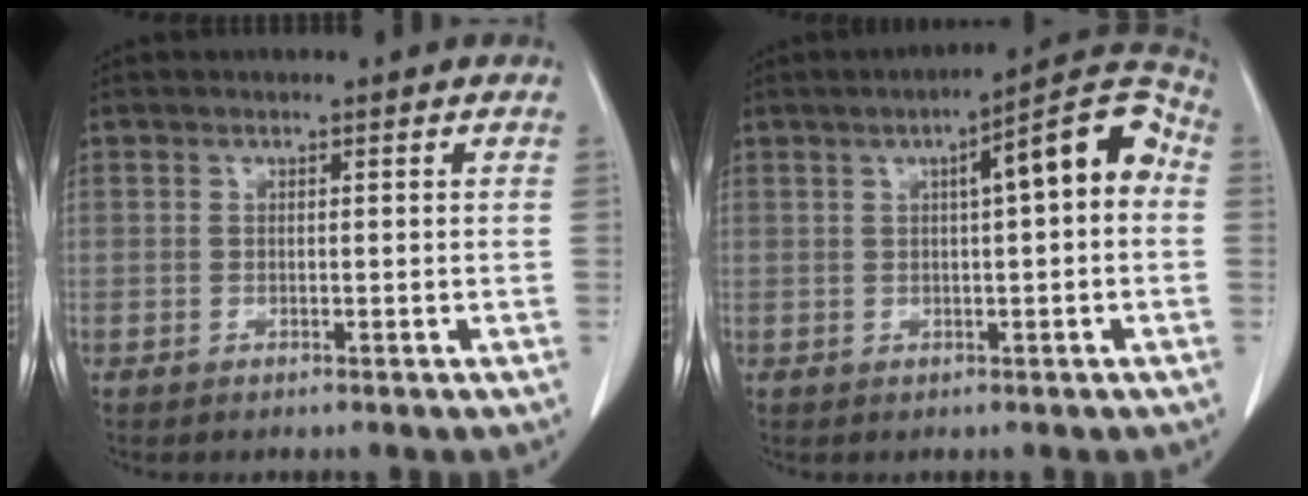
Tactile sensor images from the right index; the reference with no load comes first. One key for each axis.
{"total": 9.6, "fx": 1.5, "fy": 1.7, "fz": 9.4, "tx": -0.128, "ty": 0.034, "tz": 0.015}